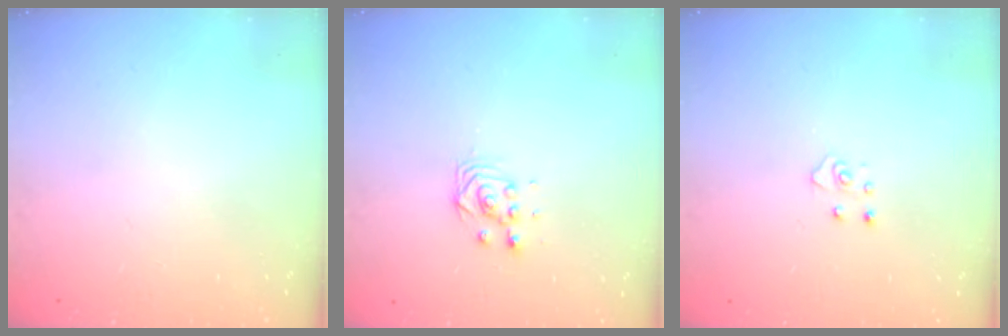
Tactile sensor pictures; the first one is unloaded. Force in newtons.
{"total": 4.6, "press": 4.5, "slide": 0.2}
{"total": 4.0, "press": 4.0, "slide": 0.4}